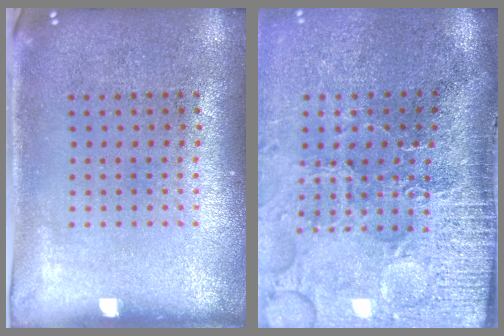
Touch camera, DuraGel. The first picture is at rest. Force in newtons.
{"total": 5.0, "press": 4.0, "slide": 2.9}